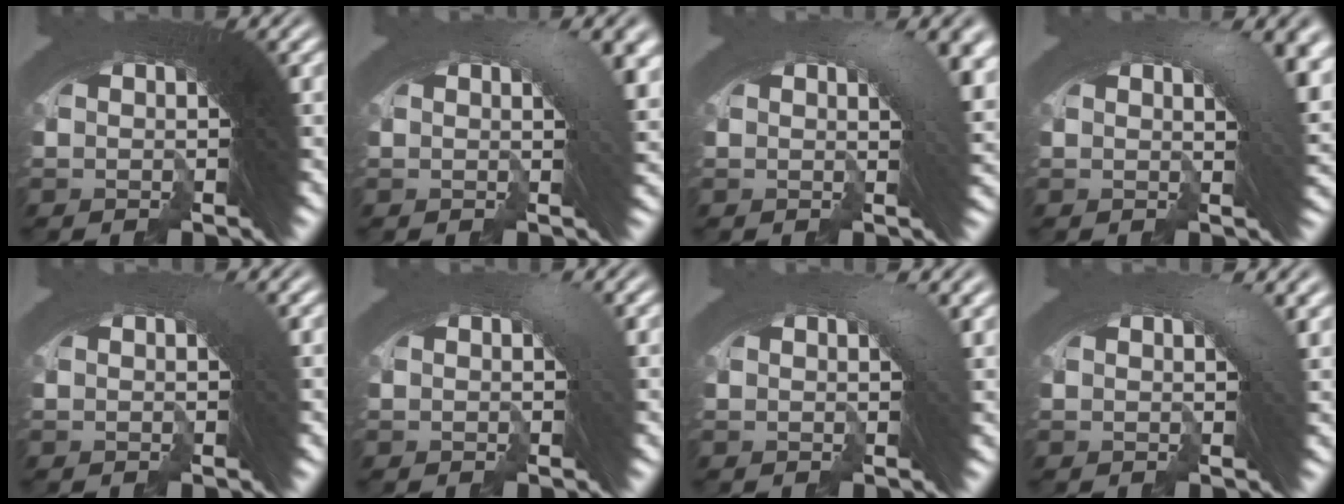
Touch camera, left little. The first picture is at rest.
{"total": 4.1, "force": [0.7, 1.5, 3.8], "torque": [-0.031, 0.016, -0.002]}
{"total": 4.7, "force": [0.8, 1.8, 4.3], "torque": [-0.037, 0.017, 0.000]}
{"total": 5.2, "force": [1.0, 2.1, 4.7], "torque": [-0.042, 0.017, 0.002]}
{"total": 0.9, "force": [-0.1, 0.4, 0.7], "torque": [-0.004, 0.006, -0.005]}
{"total": 1.4, "force": [0.0, 0.6, 1.3], "torque": [-0.011, 0.006, -0.004]}
{"total": 2.1, "force": [0.4, 0.8, 1.9], "torque": [-0.019, 0.007, -0.002]}
{"total": 2.5, "force": [0.5, 0.9, 2.2], "torque": [-0.022, 0.009, -0.002]}